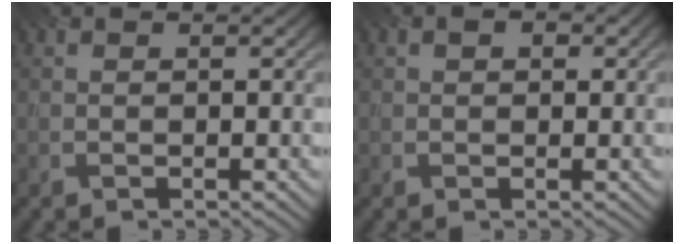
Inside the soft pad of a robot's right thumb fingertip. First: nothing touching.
{"total": 1.8, "force": [0.7, 1.2, 1.1], "torque": [-0.018, -0.002, 0.009]}